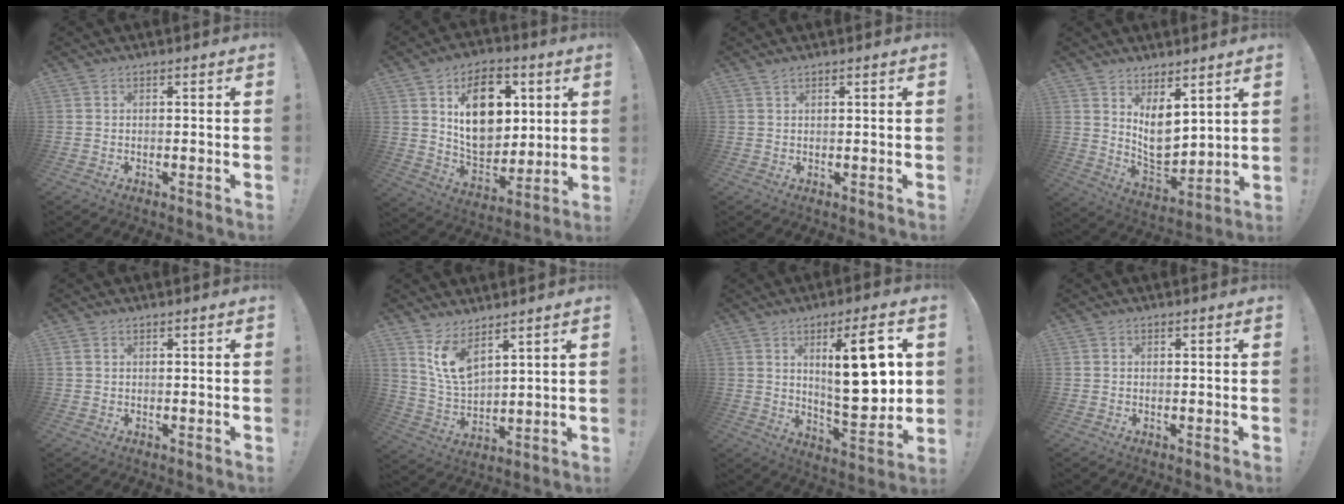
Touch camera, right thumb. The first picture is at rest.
{"total": 18.3, "force": [6.5, 12.6, 11.6], "torque": [-0.171, -0.030, 0.117]}
{"total": 0.9, "force": [0.7, 0.1, 0.5], "torque": [-0.005, -0.003, 0.013]}
{"total": 10.0, "force": [4.6, 6.4, 6.1], "torque": [-0.090, -0.056, 0.091]}
{"total": 1.3, "force": [0.7, 0.8, 0.7], "torque": [-0.017, 0.005, 0.014]}
{"total": 10.0, "force": [7.2, 4.0, 5.6], "torque": [-0.123, -0.043, 0.140]}
{"total": 18.8, "force": [4.8, 5.6, 17.3], "torque": [-0.247, -0.022, 0.066]}
{"total": 0.0}